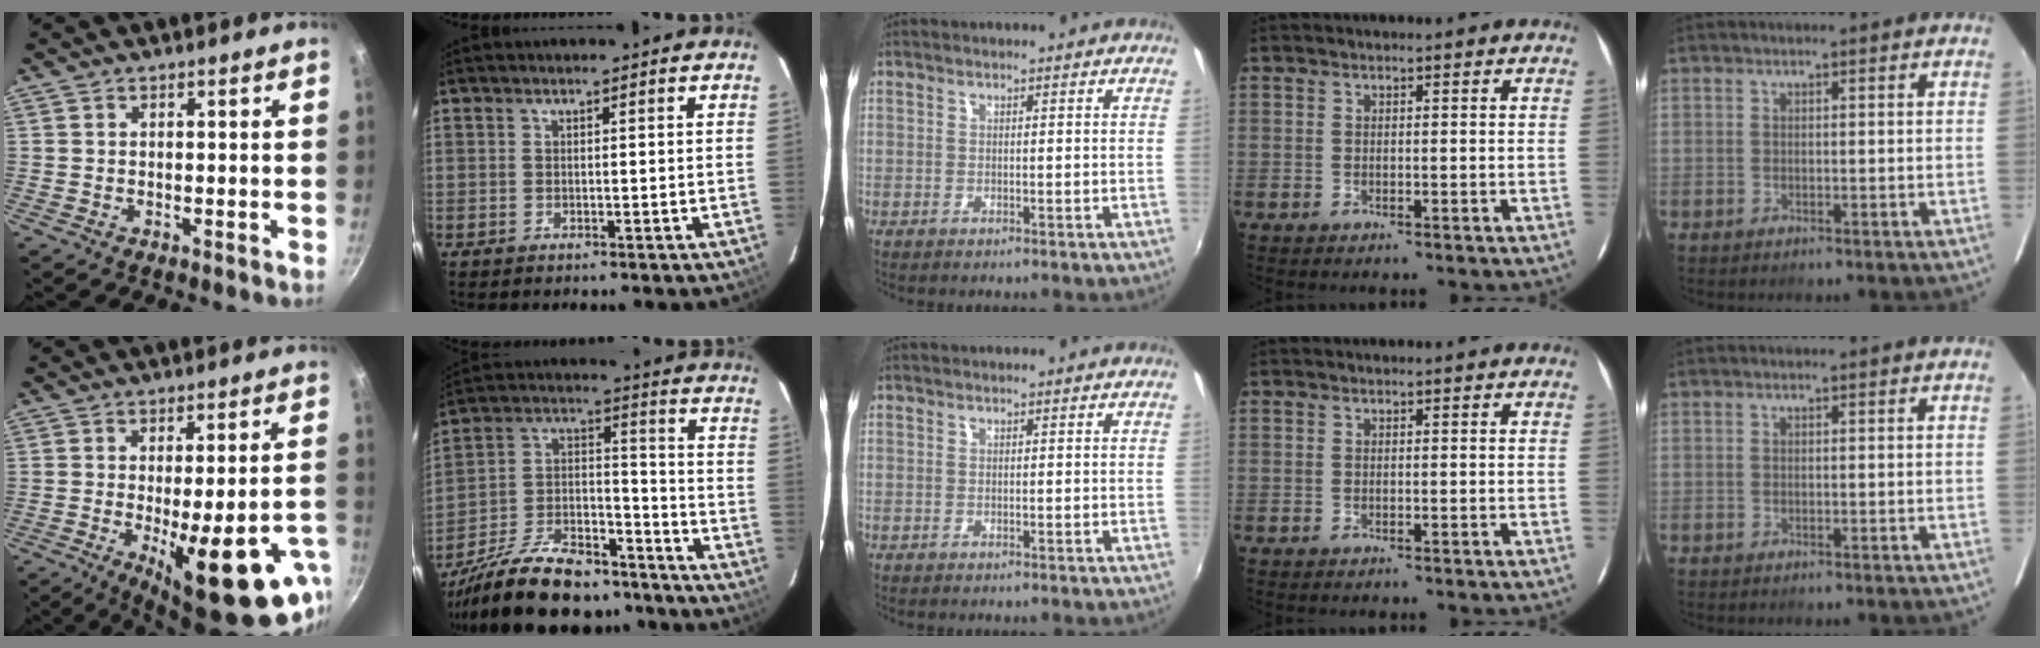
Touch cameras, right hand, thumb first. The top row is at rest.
{"thumb": {"total": 20.0, "force": [-7.4, 6.2, 17.5], "torque": [-0.211, 0.003, -0.087]}, "index": {"total": 24.4, "force": [-19.2, 9.8, 11.3], "torque": [-0.226, 0.016, -0.290]}}